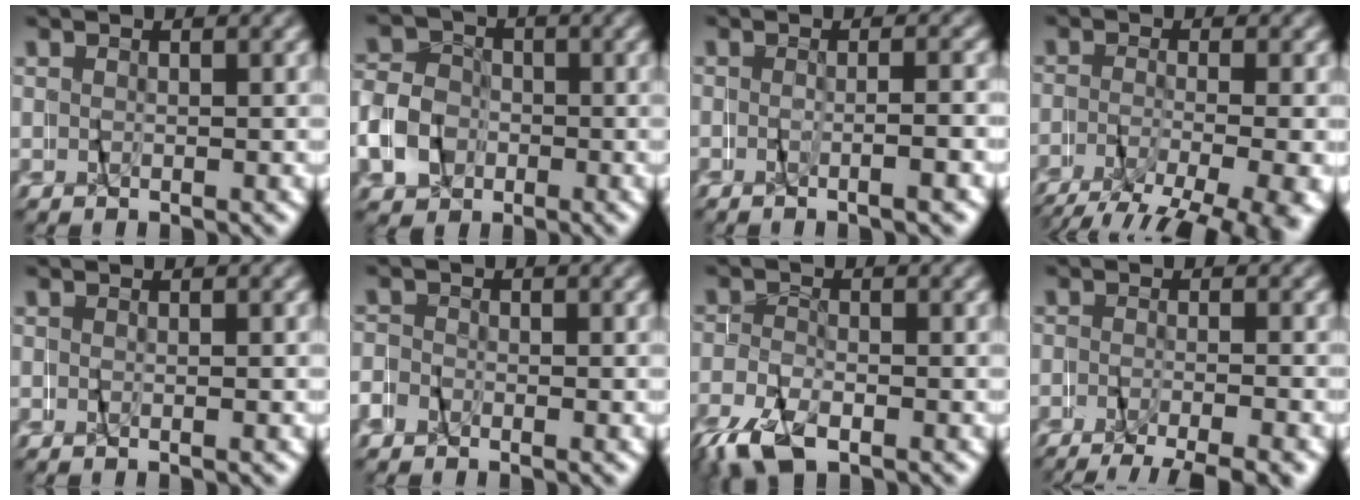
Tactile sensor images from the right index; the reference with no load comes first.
{"total": 5.5, "force": [-2.0, 5.0, 1.3], "torque": [-0.030, 0.000, -0.040]}
{"total": 1.9, "force": [-1.2, -1.4, 0.1], "torque": [-0.001, 0.009, -0.026]}
{"total": 6.3, "force": [-3.7, 2.1, 4.6], "torque": [-0.067, -0.018, -0.053]}
{"total": 0.7, "force": [-0.5, -0.5, 0.0], "torque": [-0.004, 0.001, -0.011]}
{"total": 2.6, "force": [-2.2, 1.4, -0.5], "torque": [0.000, 0.008, -0.048]}
{"total": 4.1, "force": [-3.6, 1.5, 1.1], "torque": [-0.033, -0.005, -0.059]}
{"total": 5.1, "force": [-4.5, 0.7, 2.3], "torque": [-0.029, -0.011, -0.070]}